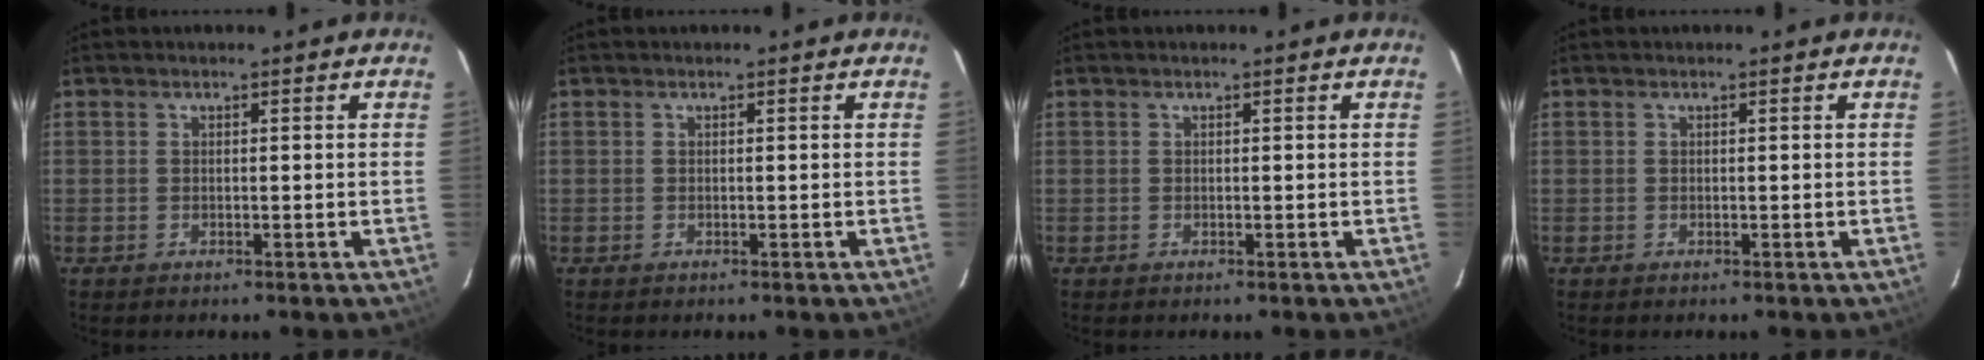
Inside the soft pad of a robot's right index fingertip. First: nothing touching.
{"total": 0.0}
{"total": 0.0}
{"total": 0.0}